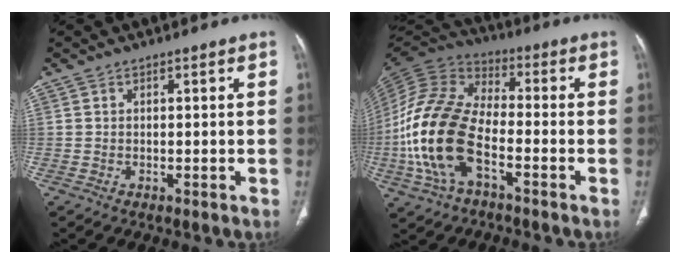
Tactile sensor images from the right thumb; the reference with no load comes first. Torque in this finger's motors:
{"motor_torque": [0.96, 1.31, 2.44, -0.33, 0.89]}